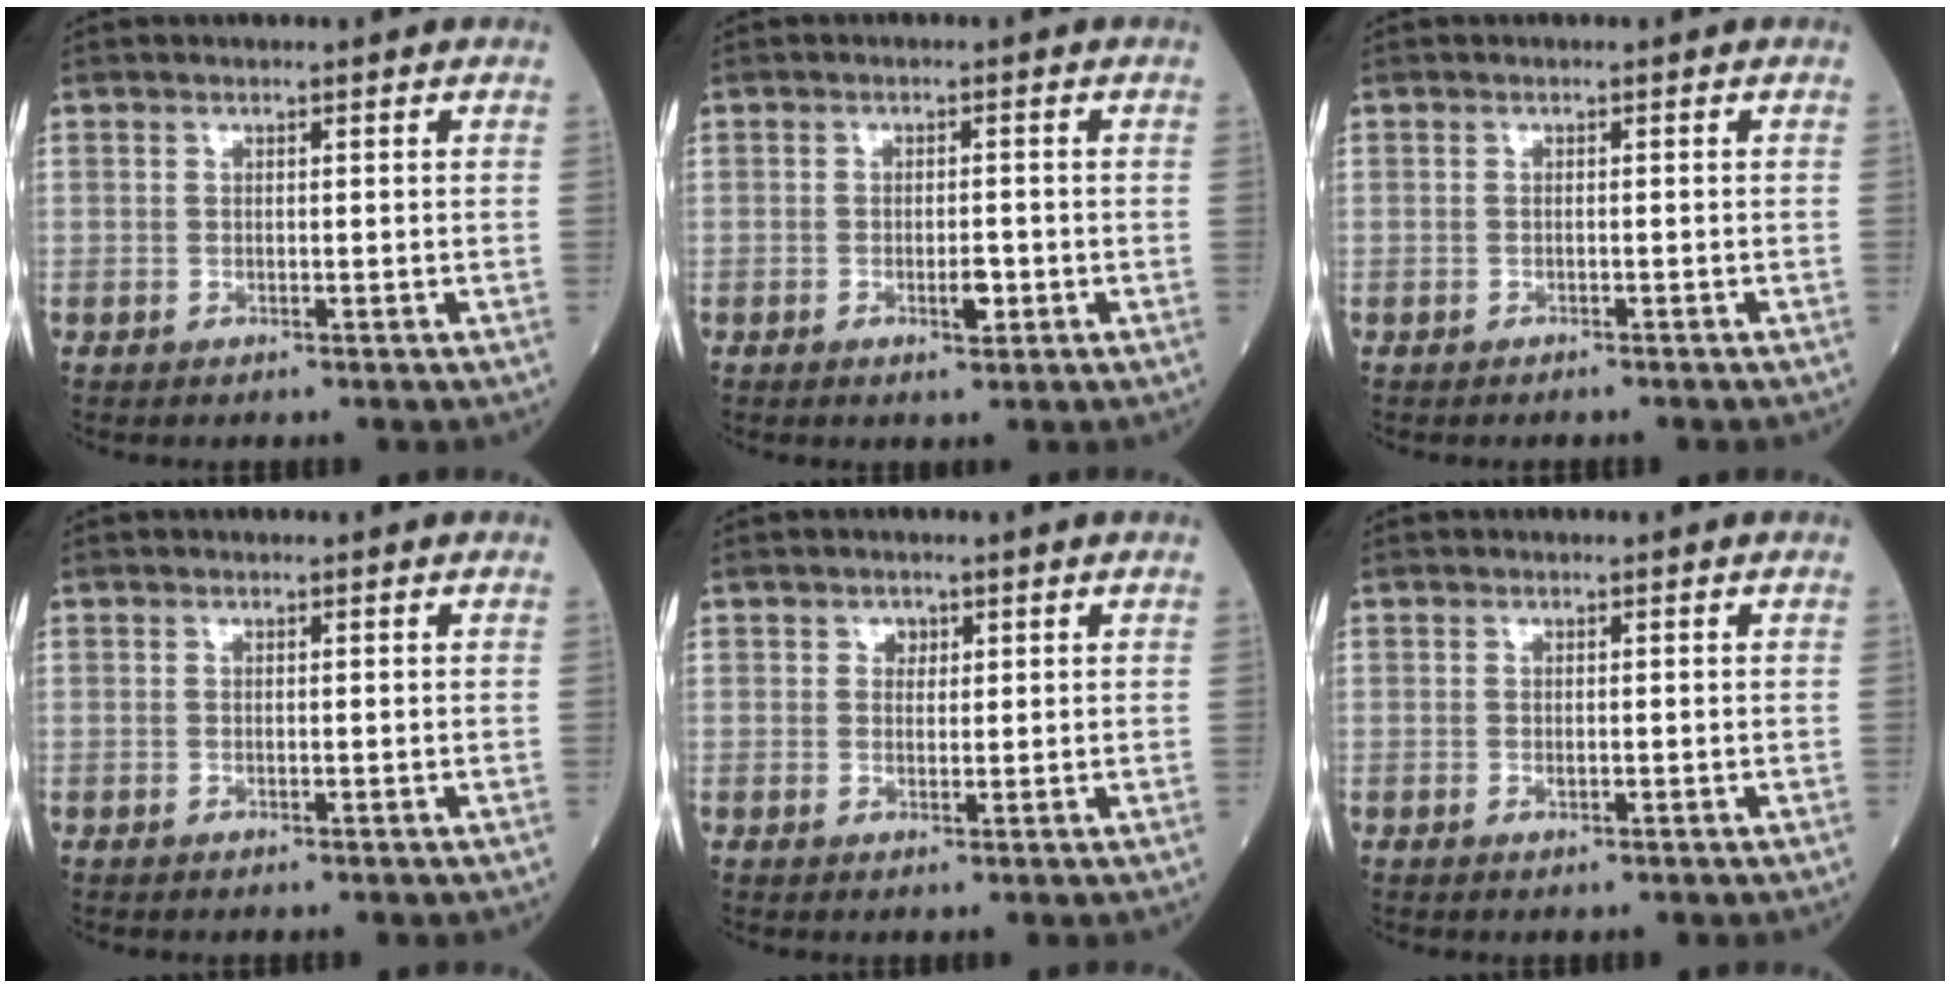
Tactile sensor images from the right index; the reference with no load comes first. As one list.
[{"total": 2.6, "force": [-0.9, 0.8, 2.3], "torque": [-0.037, 0.000, -0.011]}, {"total": 1.4, "force": [-1.3, 0.1, 0.6], "torque": [-0.012, -0.001, -0.015]}, {"total": 0.0}, {"total": 1.5, "force": [0.7, 1.2, 0.6], "torque": [-0.003, 0.000, 0.007]}, {"total": 0.7, "force": [-0.2, 0.3, 0.7], "torque": [-0.014, -0.002, -0.001]}]